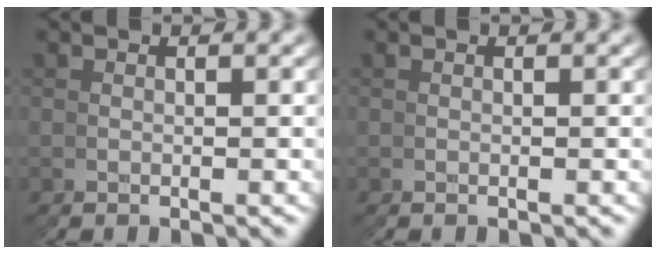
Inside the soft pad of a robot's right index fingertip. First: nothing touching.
{"total": 0.0}